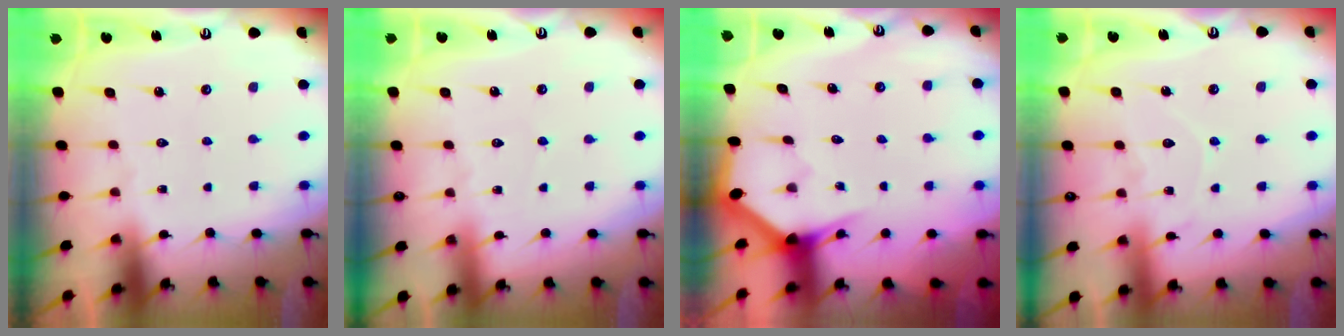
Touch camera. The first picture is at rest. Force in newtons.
{"total": 2.9, "press": 2.9, "slide": 0.4}
{"total": 3.0, "press": 3.0, "slide": 0.2}
{"total": 8.4, "press": 8.4, "slide": 0.8}